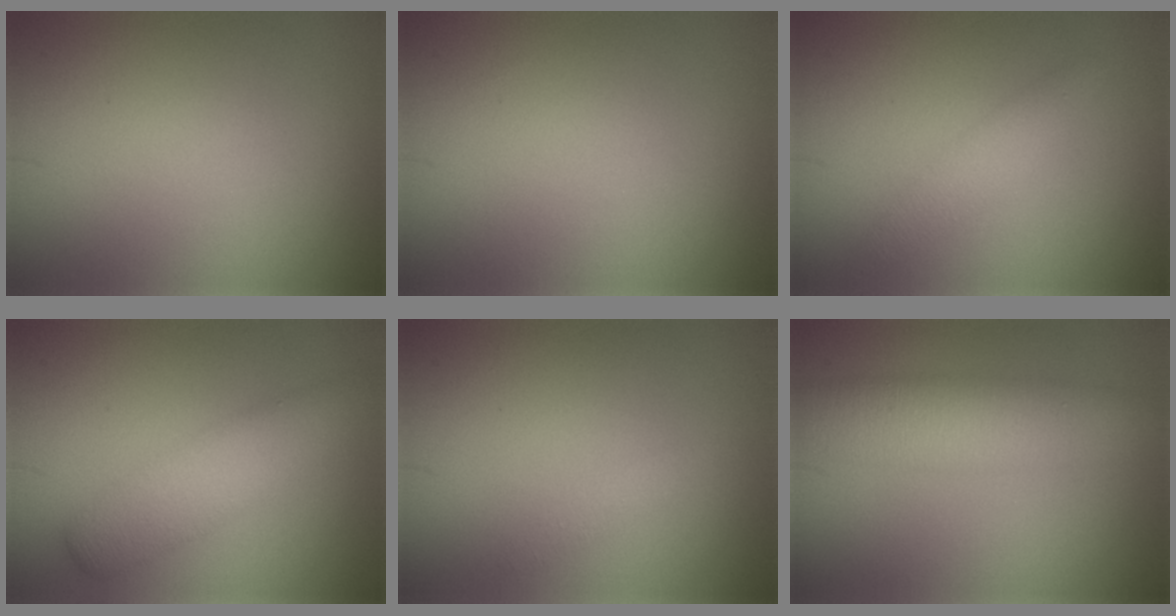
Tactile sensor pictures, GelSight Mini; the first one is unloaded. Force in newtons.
{"total": 0.0}
{"total": 2.2, "press": 2.2, "slide": 0.2}
{"total": 4.7, "press": 4.7, "slide": 0.2}
{"total": 1.0, "press": 0.9, "slide": 0.1}
{"total": 4.5, "press": 4.5, "slide": 0.1}